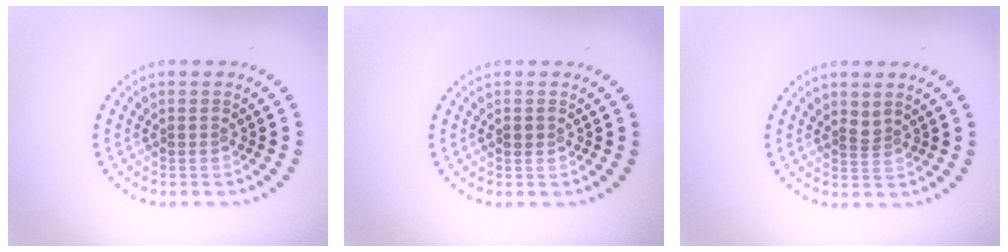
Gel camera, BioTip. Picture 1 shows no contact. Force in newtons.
{"total": 0.8, "press": 0.8, "slide": 0.0}
{"total": 0.8, "press": 0.5, "slide": 0.6}